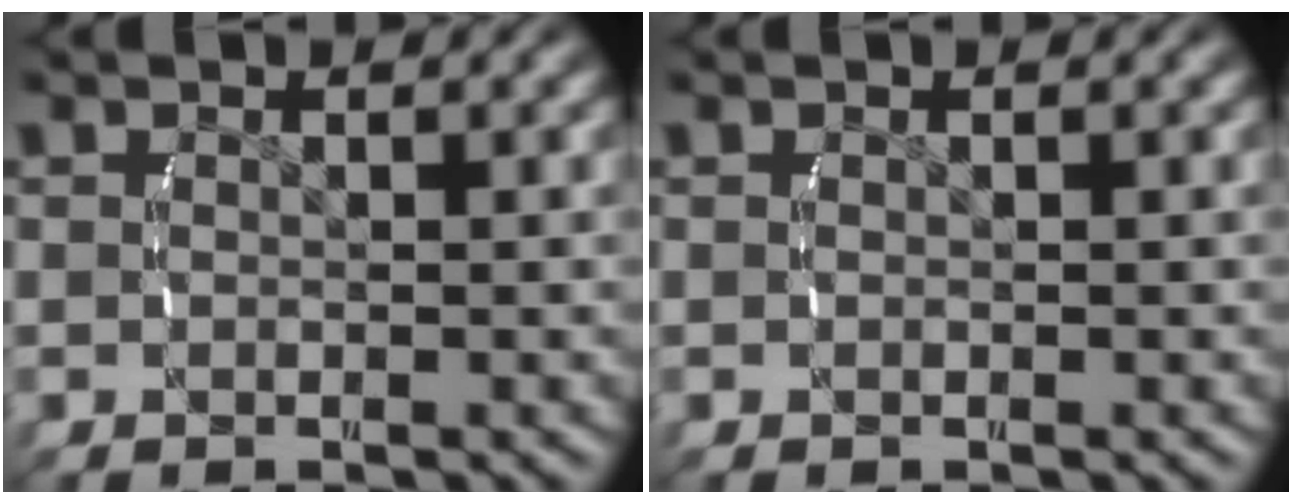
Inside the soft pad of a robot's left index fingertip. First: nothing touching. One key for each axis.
{"total": 0.0}